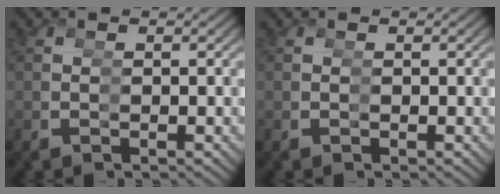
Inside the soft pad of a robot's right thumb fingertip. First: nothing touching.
{"total": 0.0}